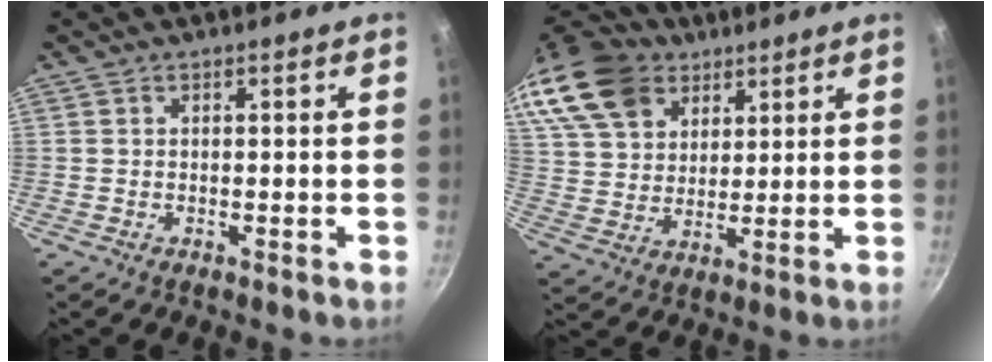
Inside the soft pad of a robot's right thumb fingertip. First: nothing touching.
{"total": 20.9, "force": [12.9, 14.0, 8.5], "torque": [-0.178, -0.005, 0.247]}